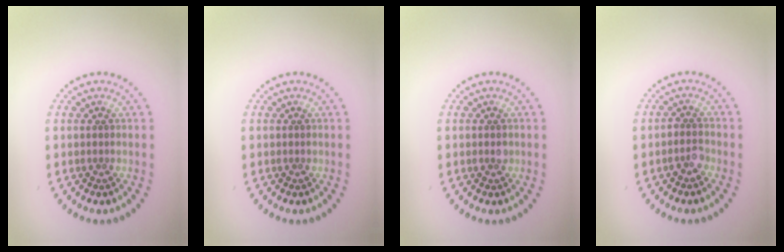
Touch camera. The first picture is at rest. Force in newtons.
{"total": 0.0}
{"total": 0.8, "press": 0.8, "slide": 0.1}
{"total": 1.6, "press": 1.3, "slide": 0.9}